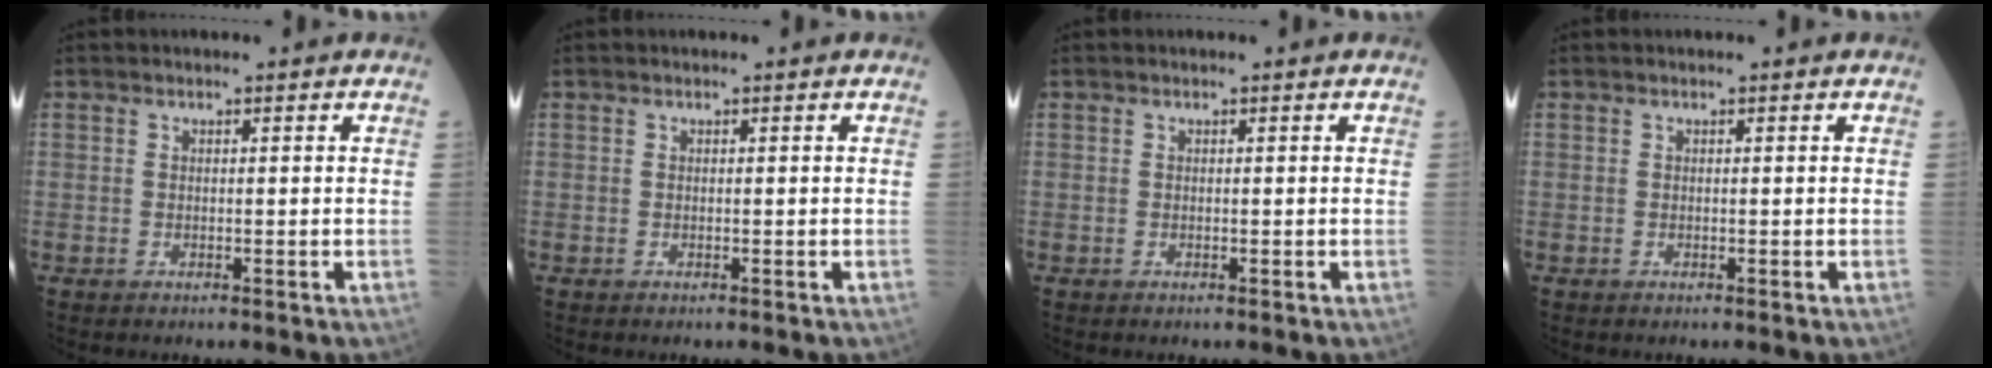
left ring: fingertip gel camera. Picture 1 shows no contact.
{"total": 0.0}
{"total": 0.0}
{"total": 0.0}